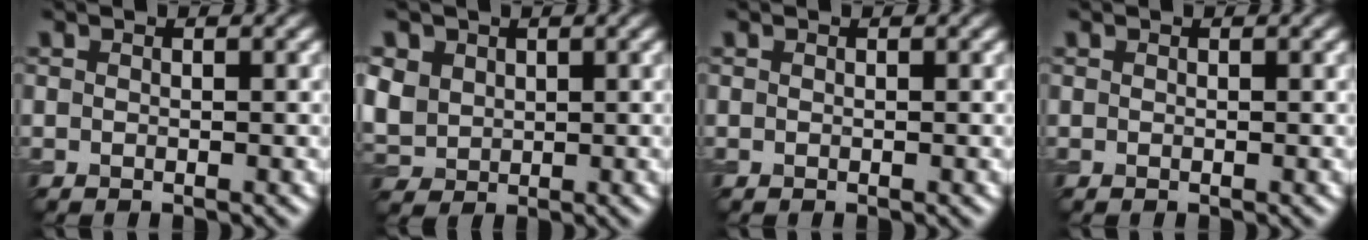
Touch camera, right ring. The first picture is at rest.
{"total": 3.7, "force": [1.5, 3.1, 1.5], "torque": [-0.072, 0.011, 0.042]}
{"total": 0.0}
{"total": 0.0}